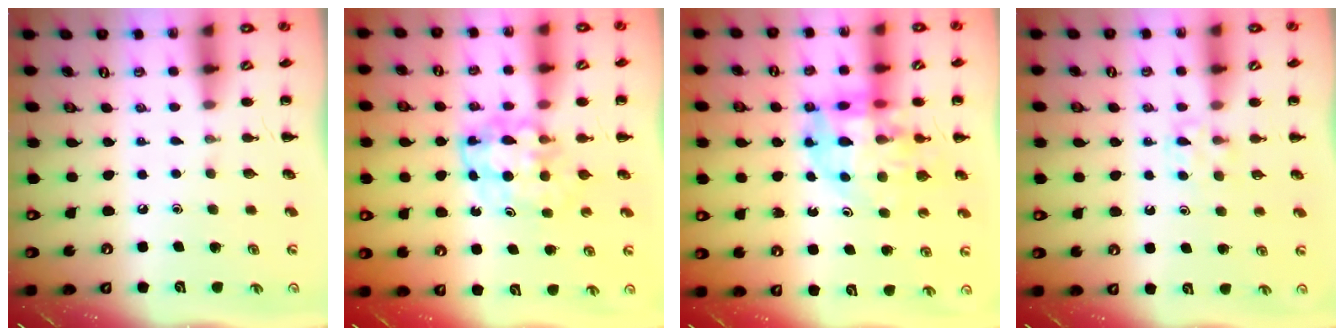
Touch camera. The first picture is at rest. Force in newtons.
{"total": 5.5, "press": 5.5, "slide": 0.7}
{"total": 13.5, "press": 12.9, "slide": 3.9}
{"total": 3.9, "press": 3.6, "slide": 1.3}